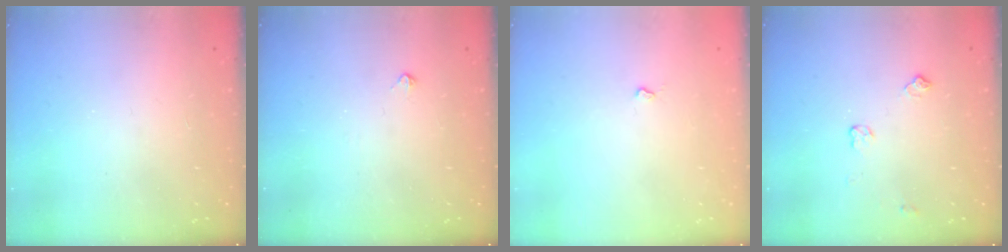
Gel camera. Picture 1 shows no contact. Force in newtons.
{"total": 2.5, "press": 2.4, "slide": 0.4}
{"total": 1.9, "press": 1.9, "slide": 0.4}
{"total": 5.5, "press": 5.5, "slide": 0.7}